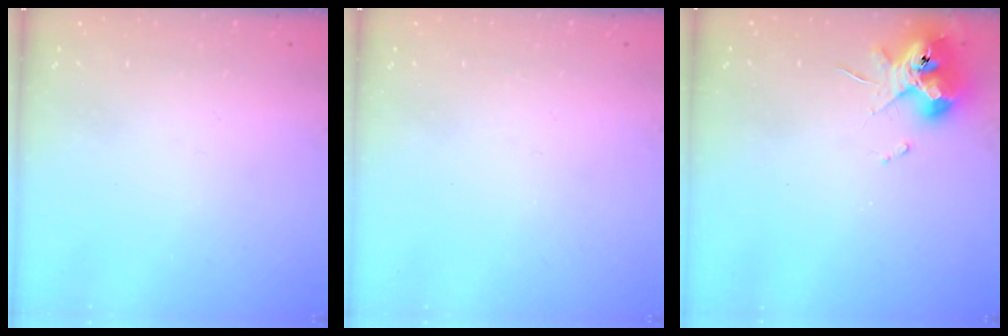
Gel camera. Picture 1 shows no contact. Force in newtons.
{"total": 0.0}
{"total": 10.2, "press": 10.1, "slide": 0.9}